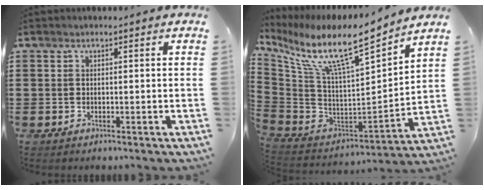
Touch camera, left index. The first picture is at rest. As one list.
[{"total": 10.9, "force": [7.9, 1.4, 7.4], "torque": [-0.172, -0.064, 0.128]}]